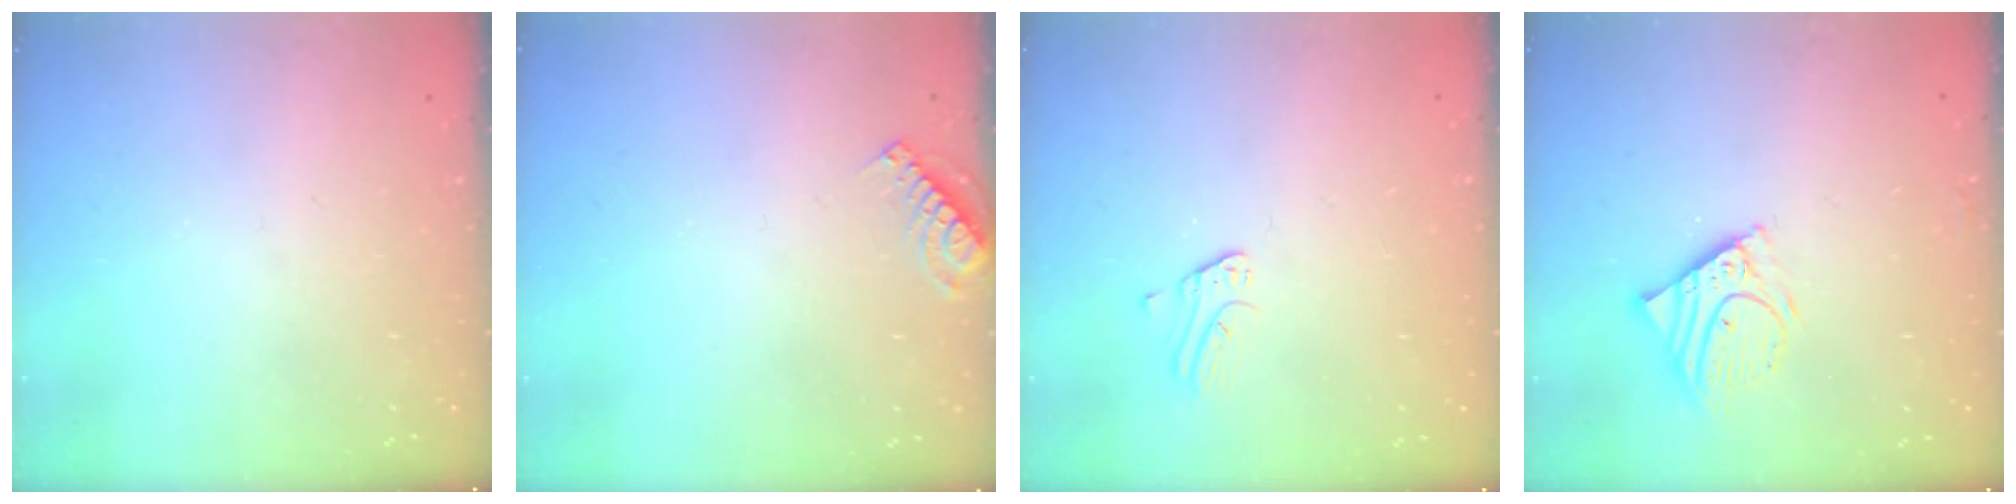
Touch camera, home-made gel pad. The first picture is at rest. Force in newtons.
{"total": 6.6, "press": 6.6, "slide": 0.5}
{"total": 1.3, "press": 1.3, "slide": 0.1}
{"total": 6.9, "press": 6.9, "slide": 0.6}